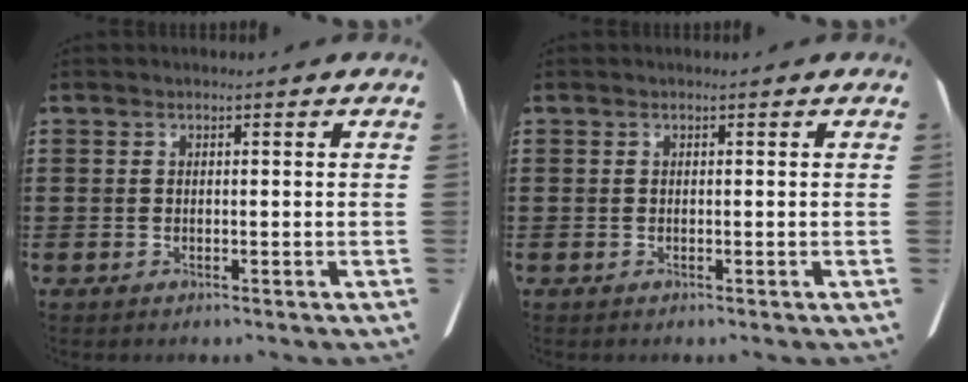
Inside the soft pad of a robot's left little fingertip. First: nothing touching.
{"total": 0.0}